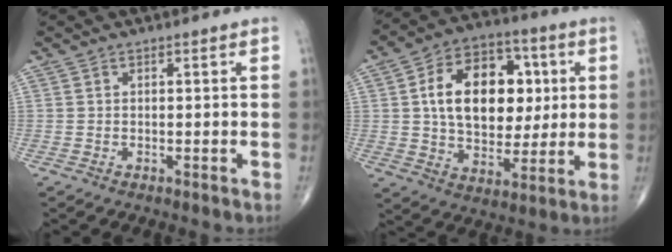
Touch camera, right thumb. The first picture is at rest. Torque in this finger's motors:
{"motor_torque": [-0.10, 0.95, 0.94, 0.58, 0.24]}